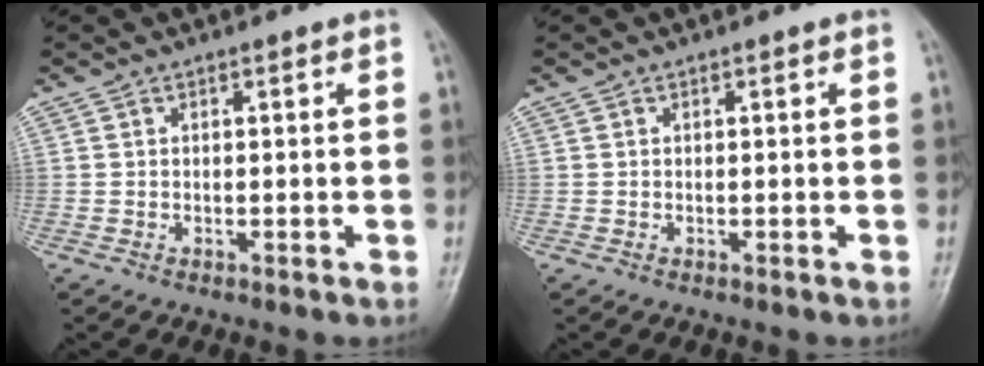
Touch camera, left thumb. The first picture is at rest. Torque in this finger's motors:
{"motor_torque": [0.00, 0.00, -0.07, 0.08, 0.00]}